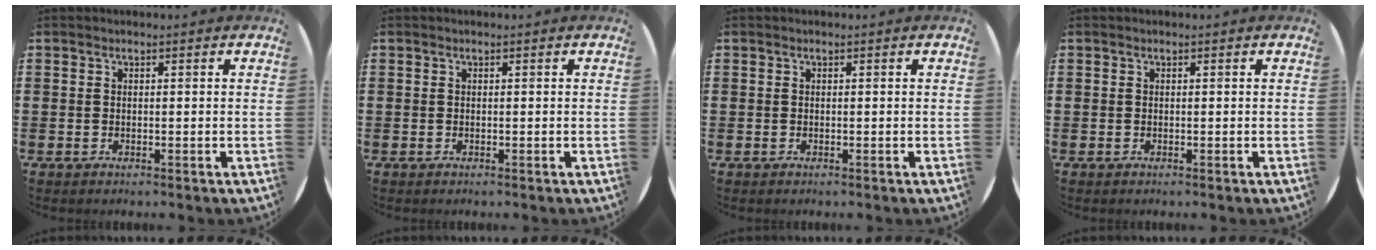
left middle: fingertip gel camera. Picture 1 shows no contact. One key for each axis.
{"total": 0.0}
{"total": 0.0}
{"total": 0.0}